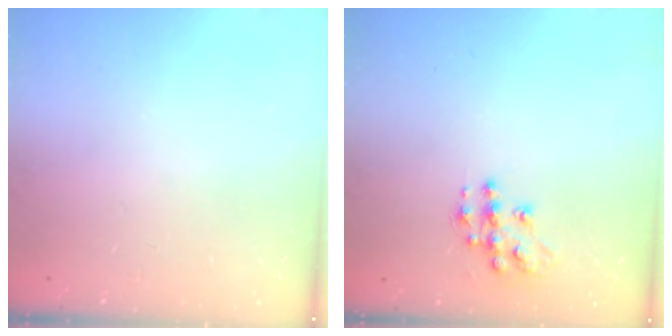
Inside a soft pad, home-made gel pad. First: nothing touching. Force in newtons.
{"total": 11.4, "press": 11.4, "slide": 0.8}